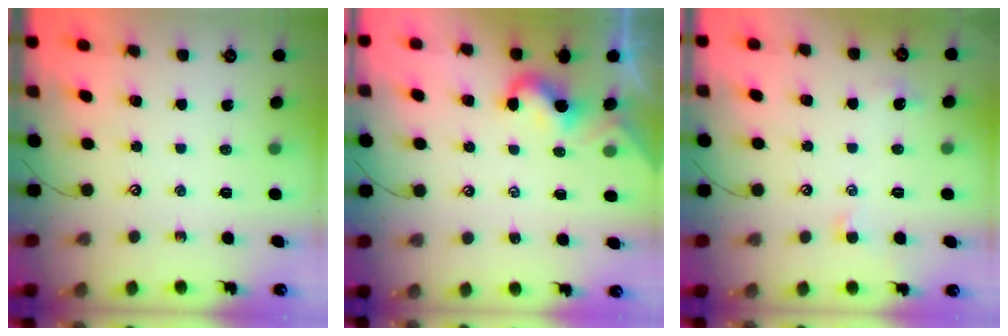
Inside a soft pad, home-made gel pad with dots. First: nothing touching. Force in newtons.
{"total": 0.5, "press": 0.4, "slide": 0.3}
{"total": 0.0}